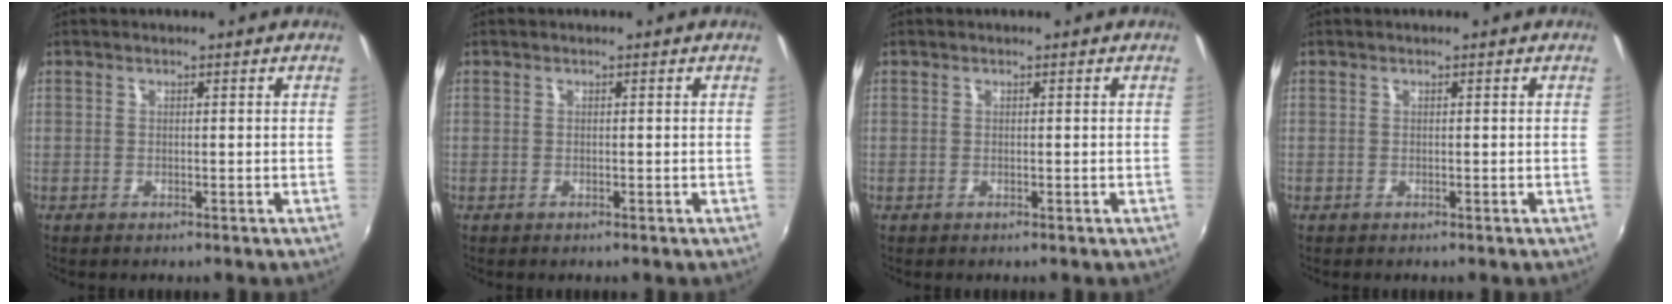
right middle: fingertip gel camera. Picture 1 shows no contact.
{"total": 0.0}
{"total": 0.0}
{"total": 0.0}